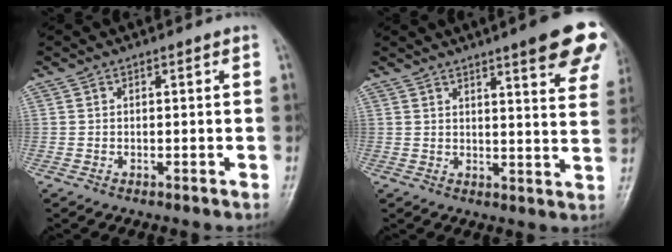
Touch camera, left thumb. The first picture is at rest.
{"total": 15.0, "force": [9.3, 3.0, 11.4], "torque": [-0.117, -0.036, 0.104]}